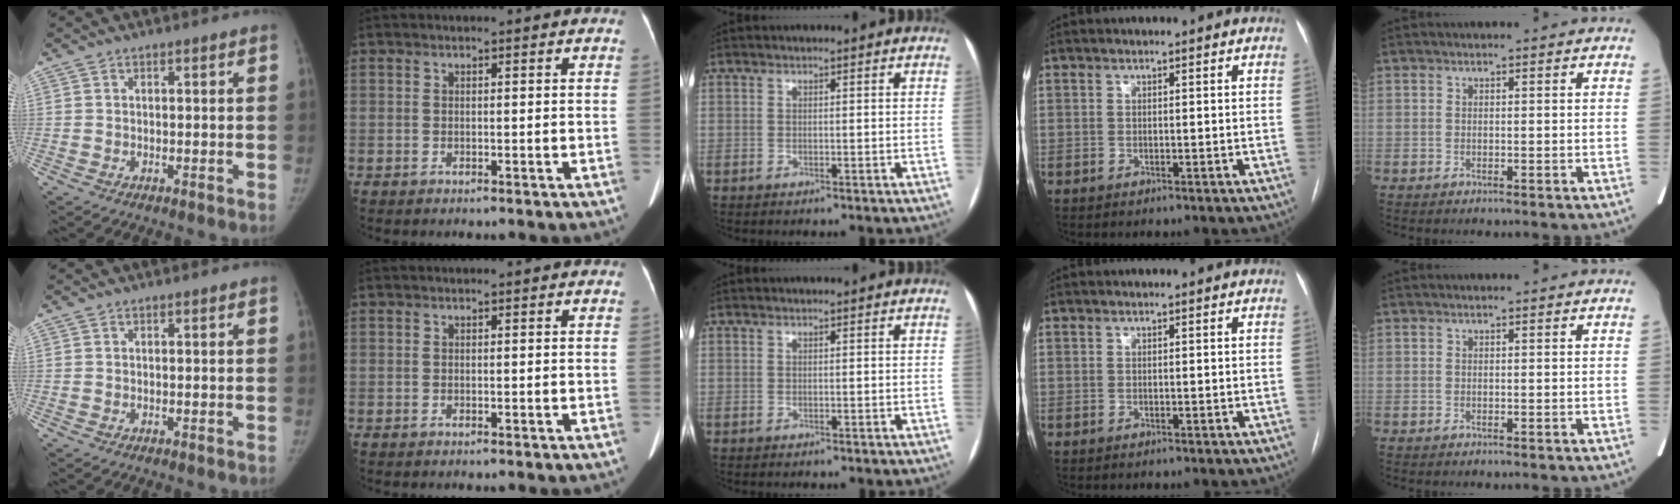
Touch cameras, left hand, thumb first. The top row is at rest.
{}